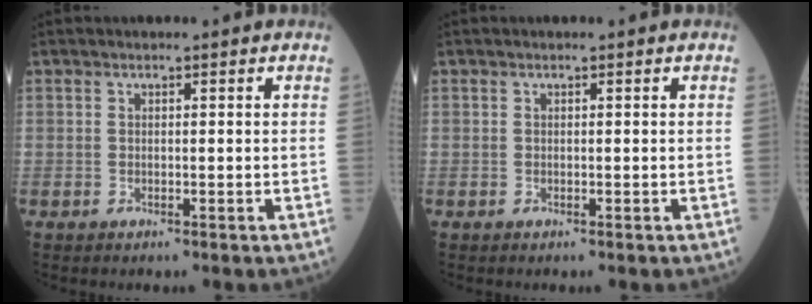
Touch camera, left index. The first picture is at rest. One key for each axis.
{"total": 0.0}